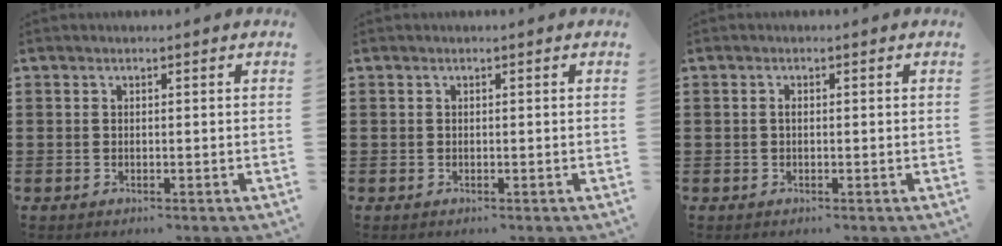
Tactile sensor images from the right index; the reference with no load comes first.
{"total": 0.0}
{"total": 0.7, "force": [0.0, 0.3, 0.6], "torque": [-0.015, -0.003, 0.000]}